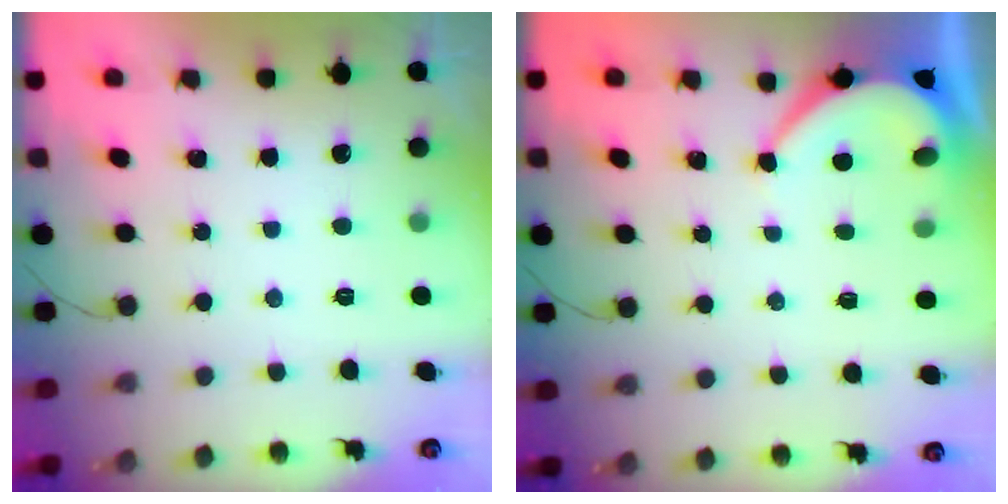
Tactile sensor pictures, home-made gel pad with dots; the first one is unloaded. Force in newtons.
{"total": 6.3, "press": 6.3, "slide": 0.2}